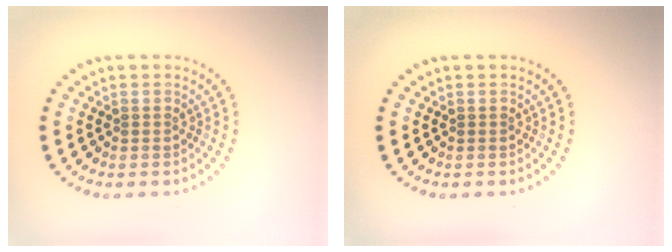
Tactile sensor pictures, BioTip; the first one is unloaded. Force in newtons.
{"total": 0.0}